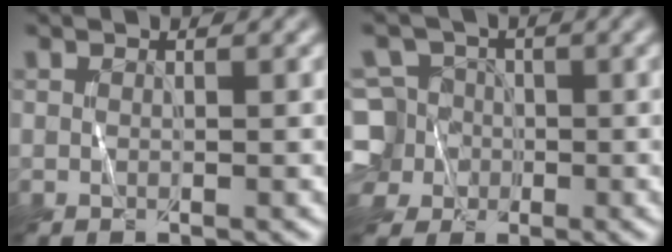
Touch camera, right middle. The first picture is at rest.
{"total": 7.3, "force": [-1.8, 6.7, 2.1], "torque": [-0.045, 0.014, -0.060]}